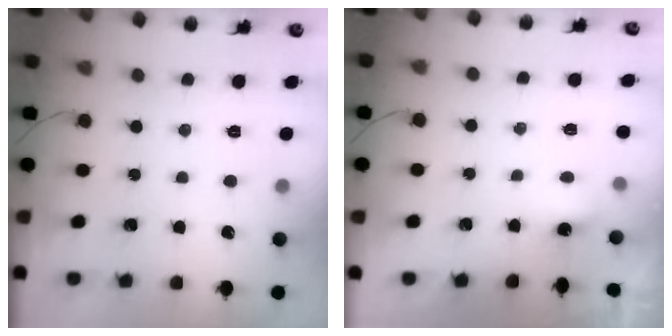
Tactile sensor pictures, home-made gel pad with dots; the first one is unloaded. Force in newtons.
{"total": 3.3, "press": 3.1, "slide": 1.1}